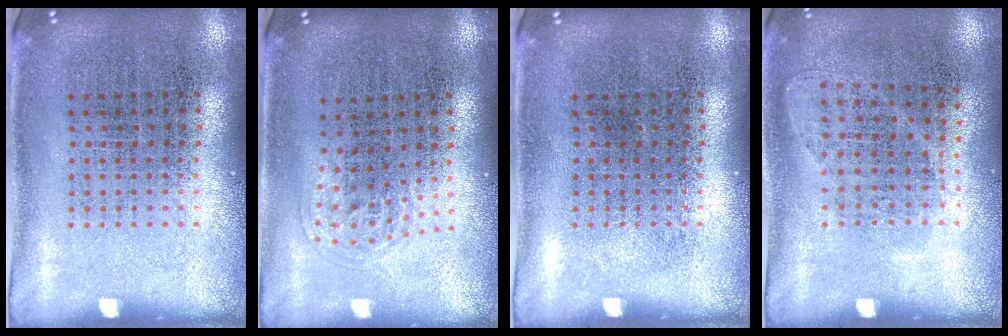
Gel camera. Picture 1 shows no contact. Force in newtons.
{"total": 1.0, "press": 0.6, "slide": 0.8}
{"total": 0.0}
{"total": 1.0, "press": 0.8, "slide": 0.5}